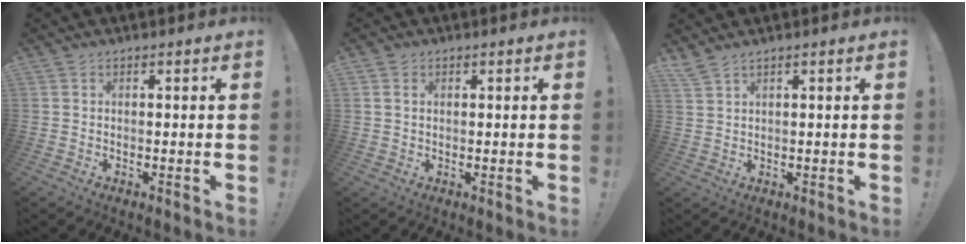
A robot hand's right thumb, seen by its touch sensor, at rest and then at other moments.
{"total": 1.8, "force": [0.8, 1.3, 1.0], "torque": [-0.016, 0.003, 0.014]}
{"total": 2.6, "force": [2.1, 0.2, 1.5], "torque": [-0.033, -0.010, 0.040]}